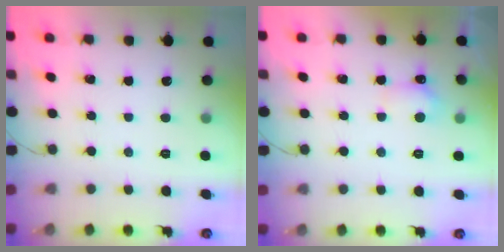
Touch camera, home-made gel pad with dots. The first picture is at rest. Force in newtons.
{"total": 5.5, "press": 5.2, "slide": 1.5}